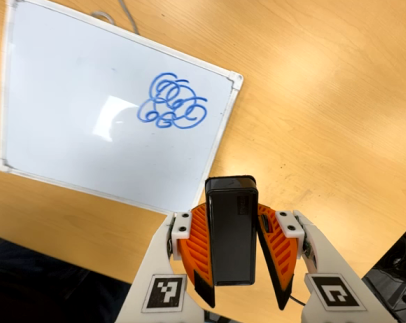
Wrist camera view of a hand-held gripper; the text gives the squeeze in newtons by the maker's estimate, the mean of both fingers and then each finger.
{"total": 6.1, "left": 5.5, "right": 6.7}